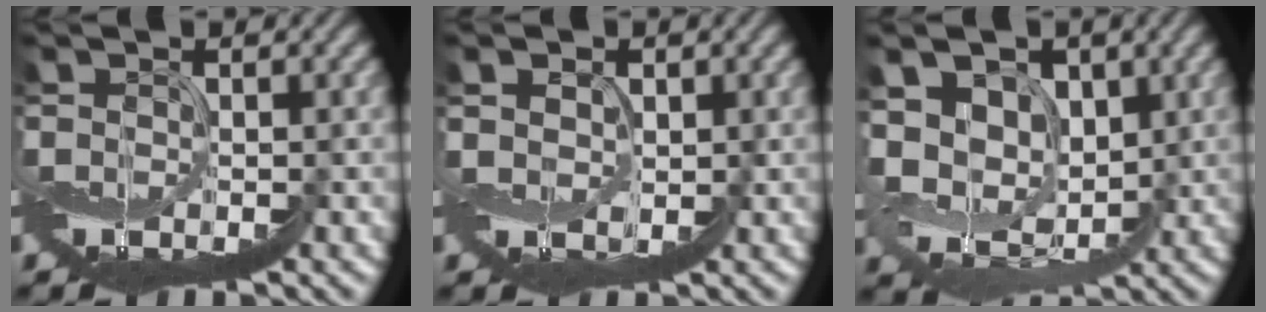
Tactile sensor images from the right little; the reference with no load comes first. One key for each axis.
{"total": 2.2, "fx": 2.1, "fy": 0.5, "fz": -0.1, "tx": -0.003, "ty": 0.003, "tz": 0.038}
{"total": 6.1, "fx": 3.3, "fy": 4.3, "fz": 2.8, "tx": -0.053, "ty": 0.018, "tz": 0.043}